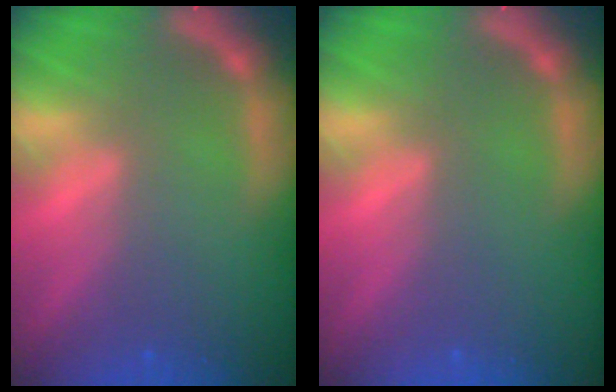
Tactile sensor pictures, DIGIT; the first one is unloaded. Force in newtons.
{"total": 0.0}